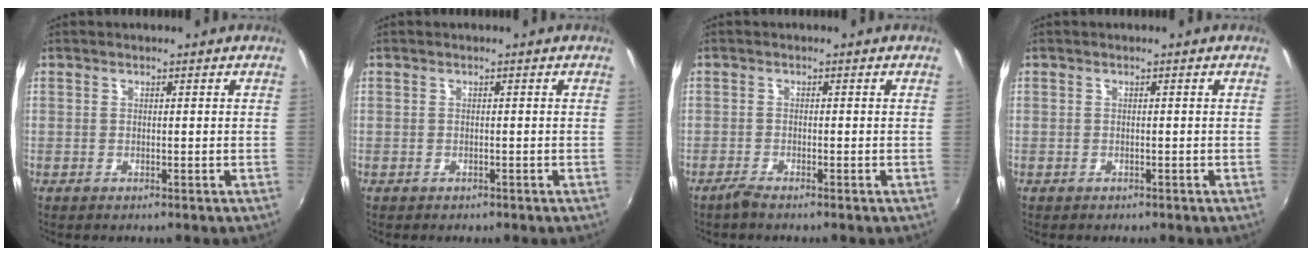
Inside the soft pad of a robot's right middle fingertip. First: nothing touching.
{"total": 0.8, "force": [-0.6, 0.6, 0.1], "torque": [-0.006, -0.002, -0.007]}
{"total": 1.8, "force": [-1.5, 0.1, 0.9], "torque": [-0.026, -0.003, -0.031]}
{"total": 0.7, "force": [-0.5, 0.5, 0.1], "torque": [-0.005, -0.002, -0.007]}